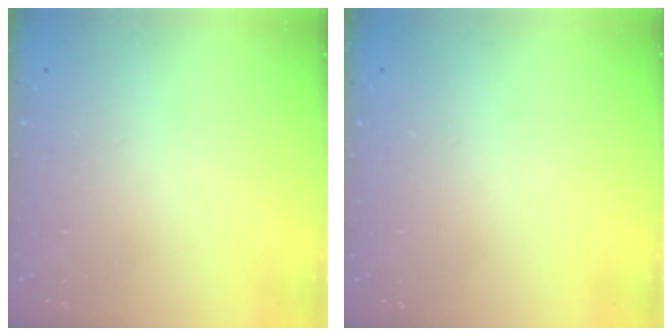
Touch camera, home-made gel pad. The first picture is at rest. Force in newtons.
{"total": 0.0}